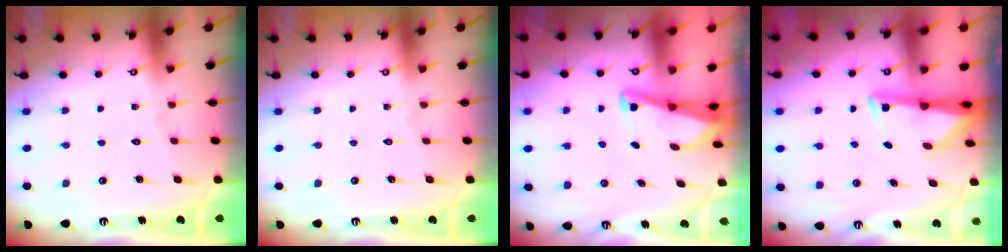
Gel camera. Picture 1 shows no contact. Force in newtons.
{"total": 0.0}
{"total": 3.2, "press": 3.2, "slide": 0.3}
{"total": 3.0, "press": 2.9, "slide": 0.6}